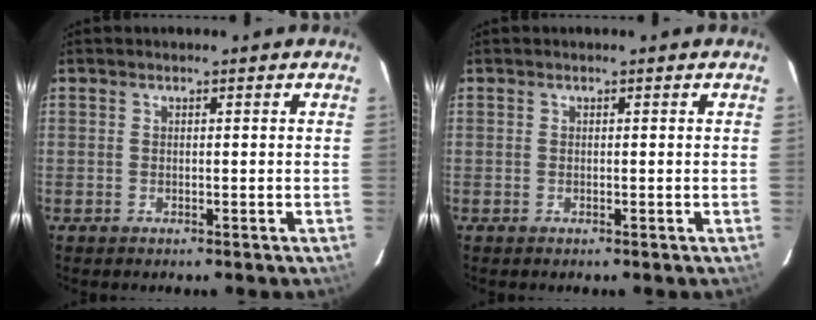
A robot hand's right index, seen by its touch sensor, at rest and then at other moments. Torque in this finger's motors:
{"motor_torque": [0.00, 0.00, 0.01, 0.00]}